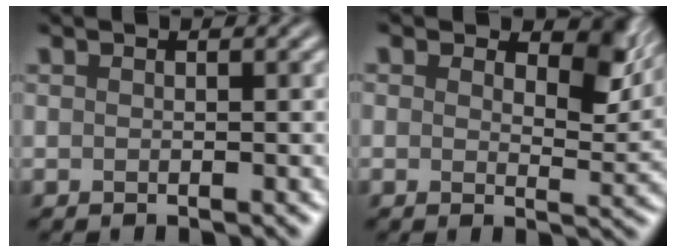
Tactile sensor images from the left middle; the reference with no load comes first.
{"total": 4.5, "force": [2.2, 2.5, 3.1], "torque": [-0.042, -0.003, 0.025]}